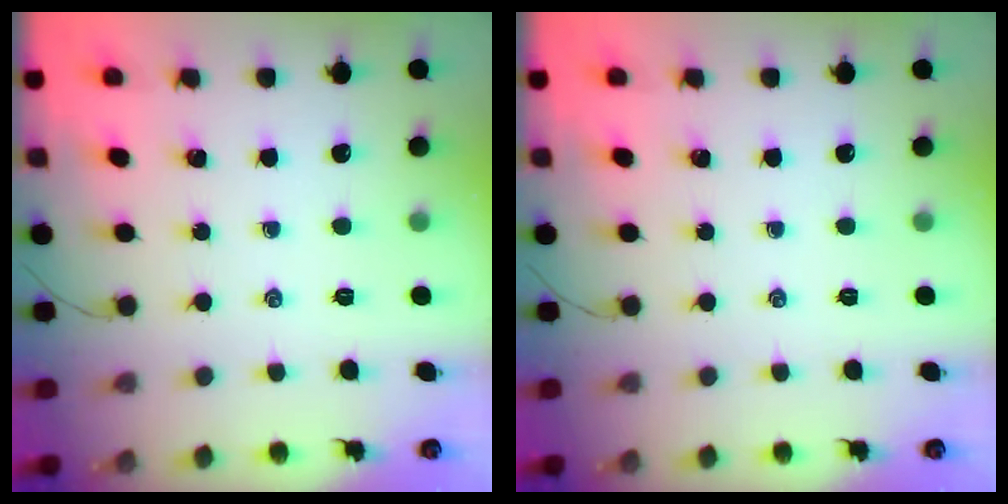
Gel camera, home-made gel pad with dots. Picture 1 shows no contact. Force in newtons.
{"total": 0.0}